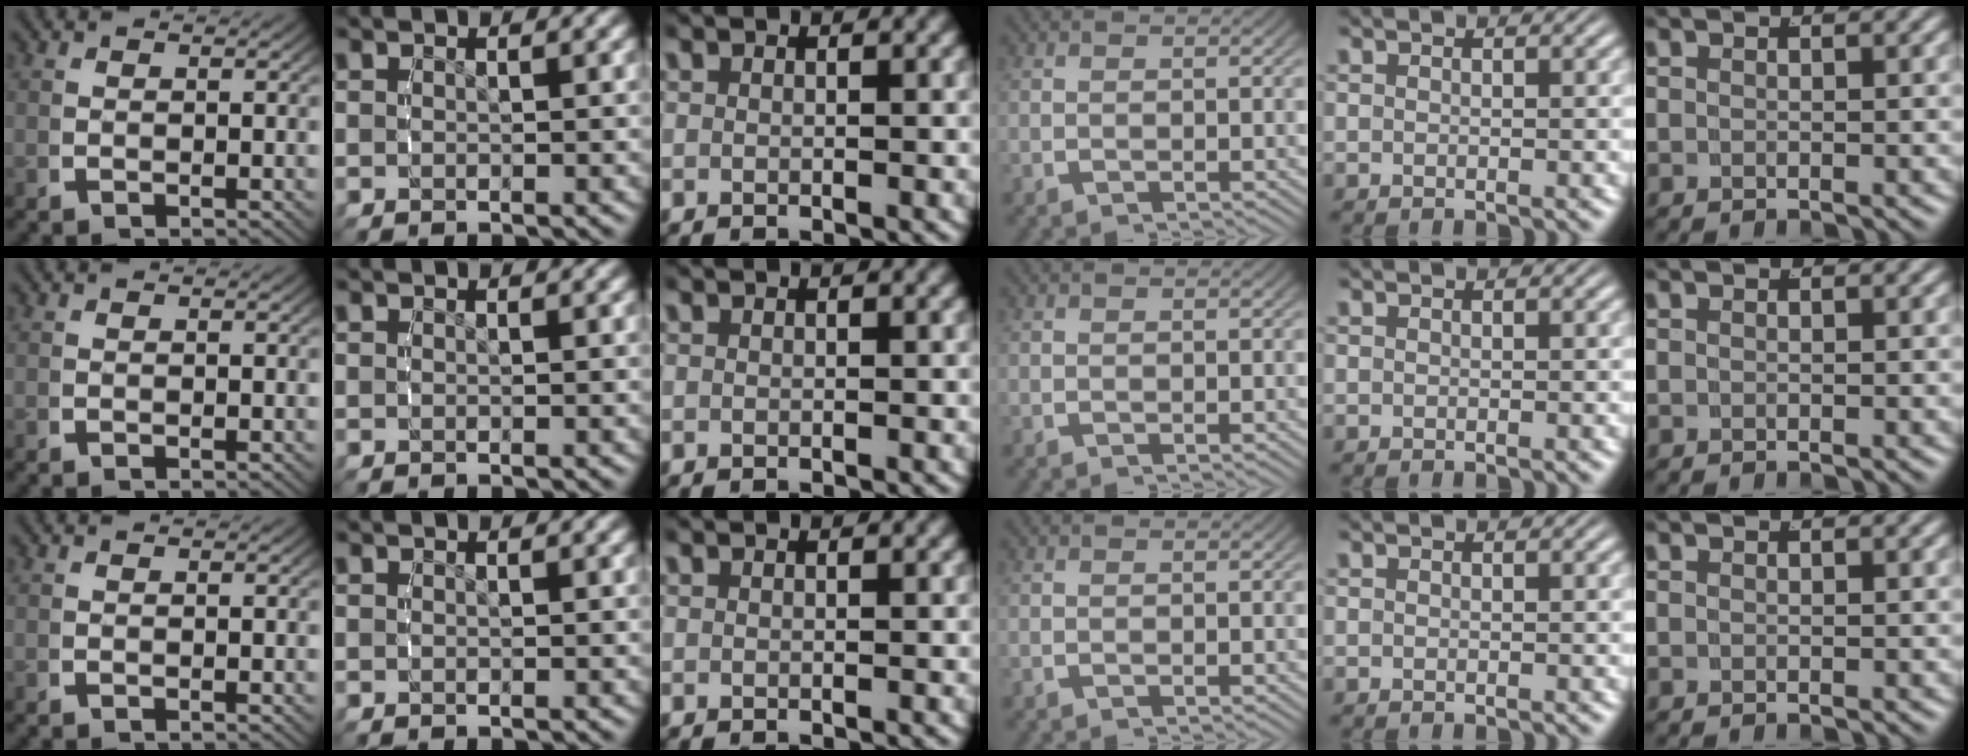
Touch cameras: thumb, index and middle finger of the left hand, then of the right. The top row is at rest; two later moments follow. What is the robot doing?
{"motion": "reach", "object": "air blower"}